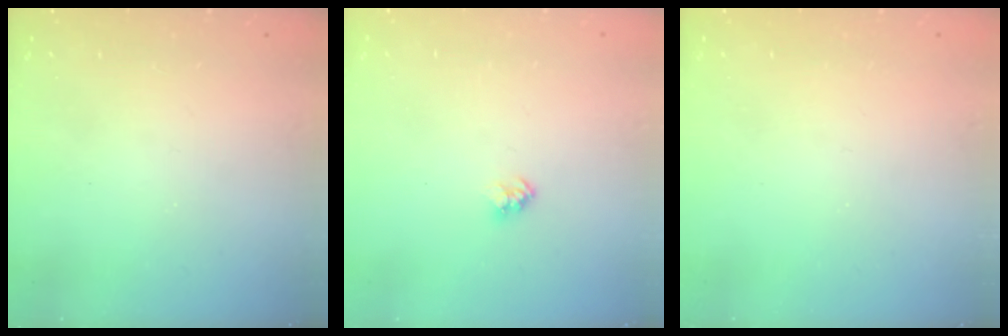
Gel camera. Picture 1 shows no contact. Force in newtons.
{"total": 2.4, "press": 2.4, "slide": 0.2}
{"total": 0.0}